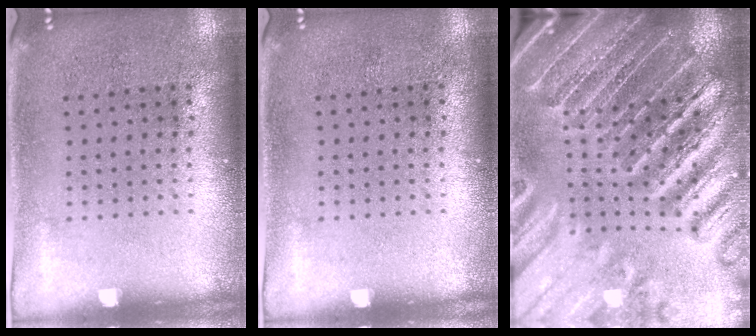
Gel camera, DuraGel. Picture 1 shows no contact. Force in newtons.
{"total": 0.0}
{"total": 4.0, "press": 3.9, "slide": 1.1}